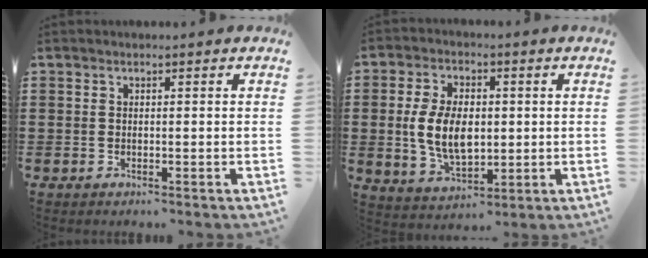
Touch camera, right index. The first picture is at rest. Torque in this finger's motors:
{"motor_torque": [1.51, -0.50, 0.76, 0.13]}